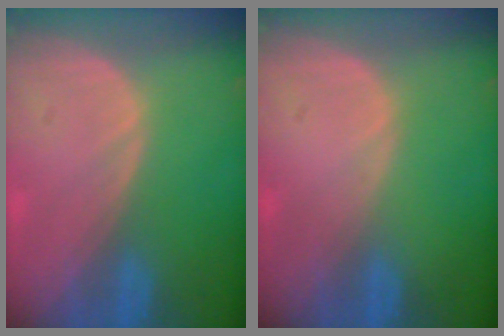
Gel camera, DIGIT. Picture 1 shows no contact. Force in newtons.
{"total": 0.0}